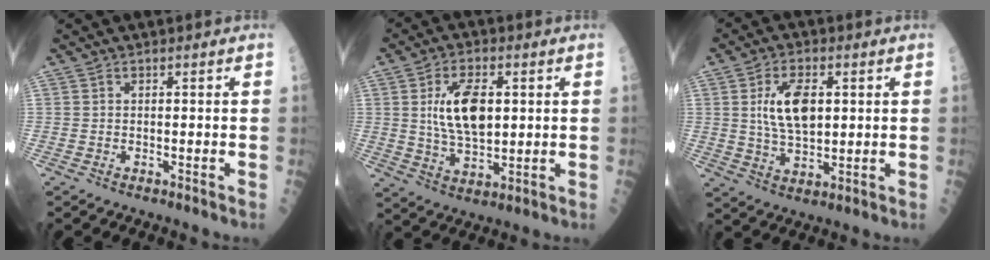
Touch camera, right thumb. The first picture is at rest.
{"total": 11.3, "force": [2.1, 5.7, 9.6], "torque": [-0.160, -0.008, 0.043]}
{"total": 9.6, "force": [2.0, 4.8, 8.1], "torque": [-0.137, -0.007, 0.039]}